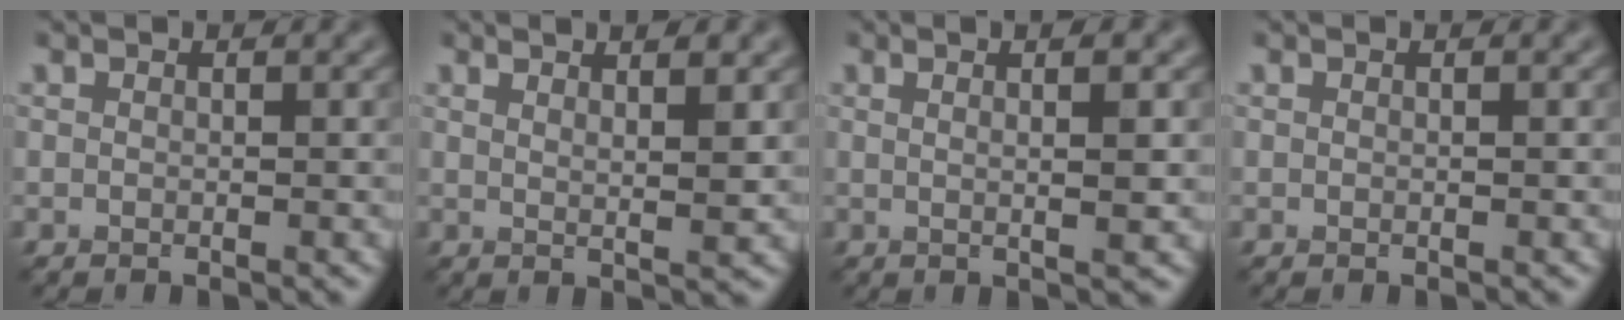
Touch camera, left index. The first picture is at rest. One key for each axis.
{"total": 4.1, "fx": 2.1, "fy": 1.2, "fz": 3.3, "tx": -0.026, "ty": 0.001, "tz": 0.015}
{"total": 4.7, "fx": 1.2, "fy": 1.4, "fz": 4.3, "tx": -0.041, "ty": 0.006, "tz": -0.002}
{"total": 0.0}